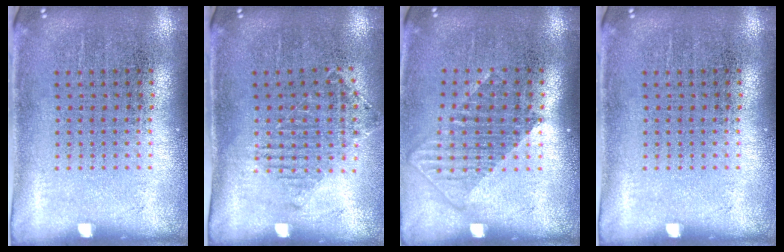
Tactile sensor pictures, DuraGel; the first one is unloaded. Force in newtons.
{"total": 1.2, "press": 1.1, "slide": 0.4}
{"total": 1.2, "press": 1.0, "slide": 0.8}
{"total": 0.0}